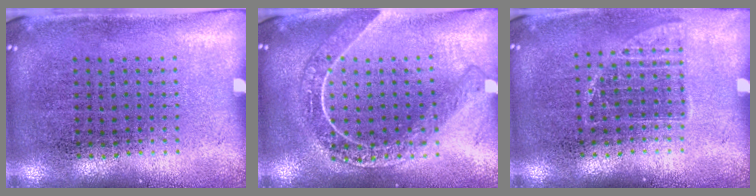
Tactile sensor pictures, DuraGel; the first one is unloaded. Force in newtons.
{"total": 2.0, "press": 1.7, "slide": 1.0}
{"total": 1.0, "press": 0.8, "slide": 0.6}